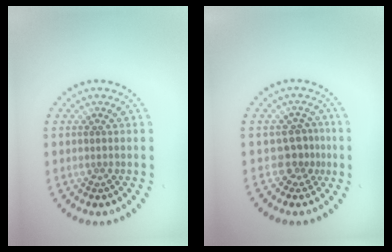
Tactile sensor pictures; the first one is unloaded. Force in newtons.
{"total": 2.2, "press": 1.5, "slide": 1.7}